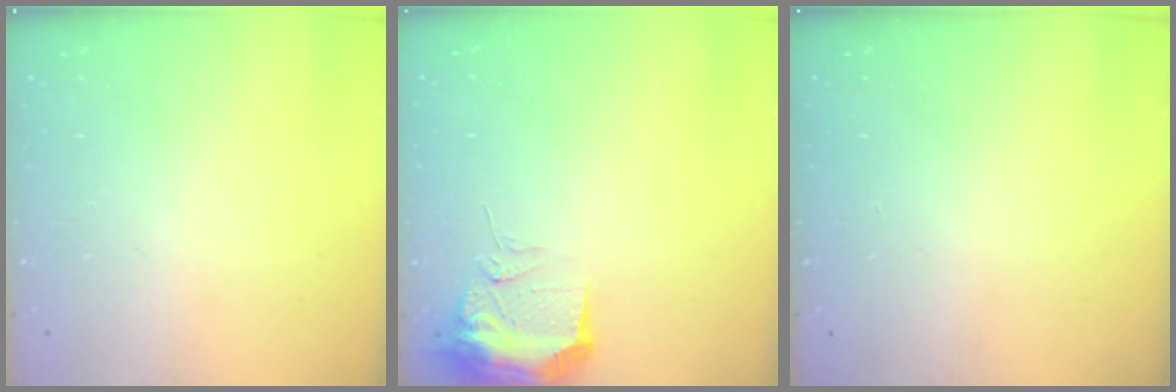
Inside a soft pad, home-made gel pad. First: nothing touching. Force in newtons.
{"total": 16.8, "press": 12.6, "slide": 11.1}
{"total": 0.0}